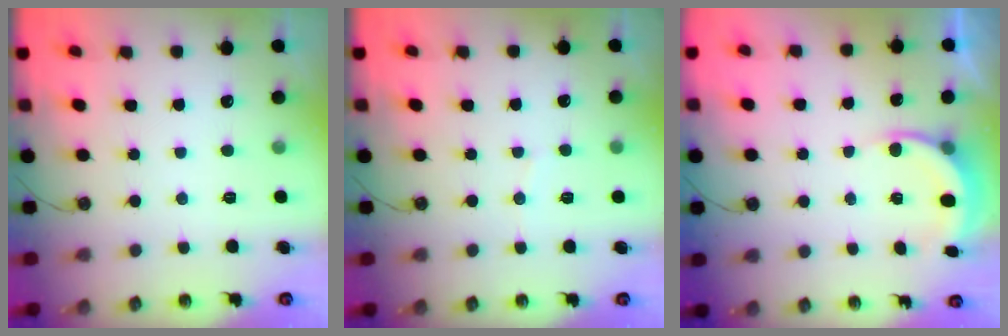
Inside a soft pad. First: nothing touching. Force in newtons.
{"total": 3.7, "press": 3.7, "slide": 0.3}
{"total": 5.5, "press": 5.3, "slide": 1.2}